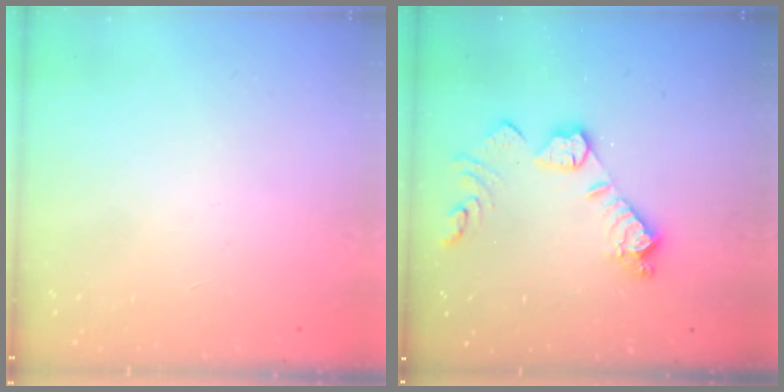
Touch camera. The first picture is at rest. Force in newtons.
{"total": 14.1, "press": 14.1, "slide": 1.1}